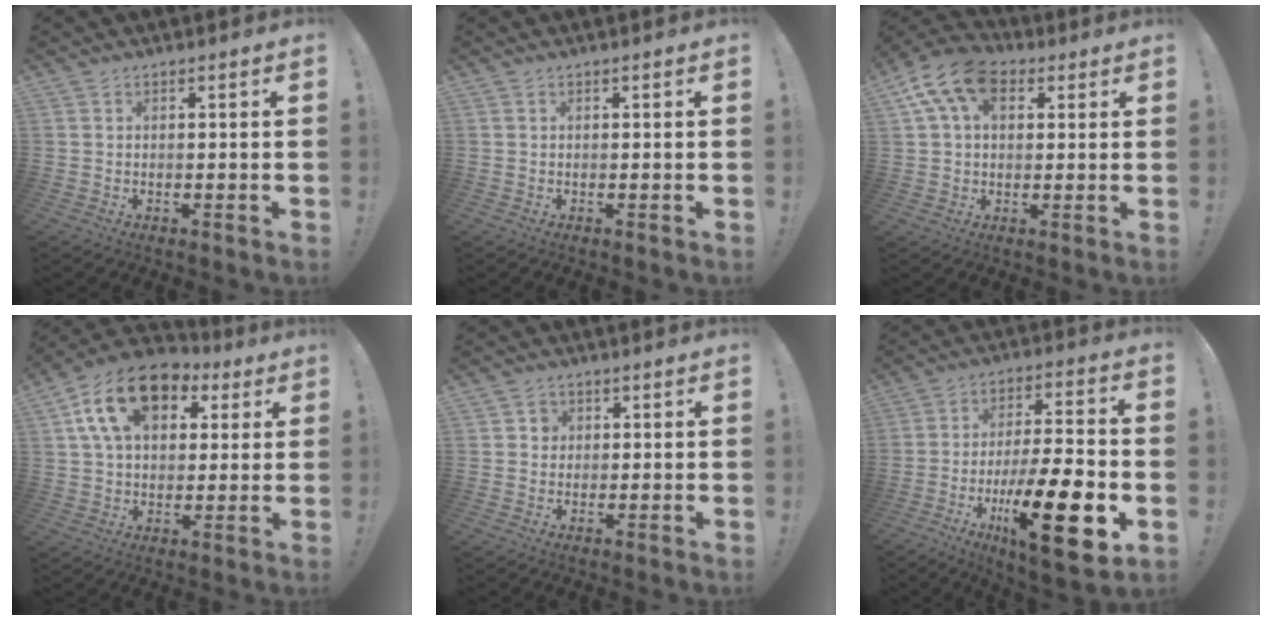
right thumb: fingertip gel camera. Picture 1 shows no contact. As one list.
[{"total": 0.0}, {"total": 13.0, "force": [5.1, 8.4, 8.5], "torque": [-0.154, -0.005, 0.098]}, {"total": 17.1, "force": [7.2, 10.9, 11.0], "torque": [-0.186, -0.020, 0.131]}, {"total": 2.5, "force": [0.6, 2.3, 0.8], "torque": [-0.003, -0.003, 0.007]}, {"total": 23.4, "force": [-8.0, 6.8, 20.9], "torque": [-0.333, 0.039, -0.118]}]